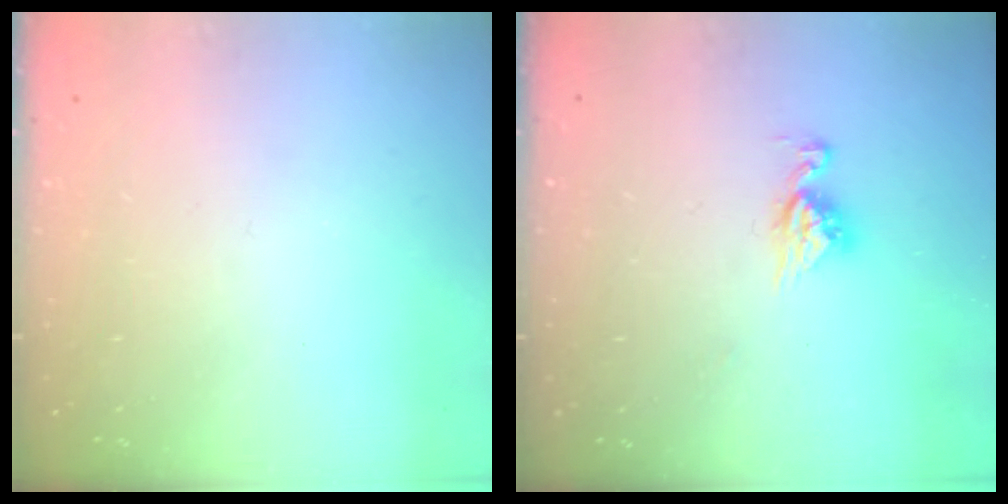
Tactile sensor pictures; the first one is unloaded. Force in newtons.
{"total": 6.9, "press": 6.8, "slide": 0.6}